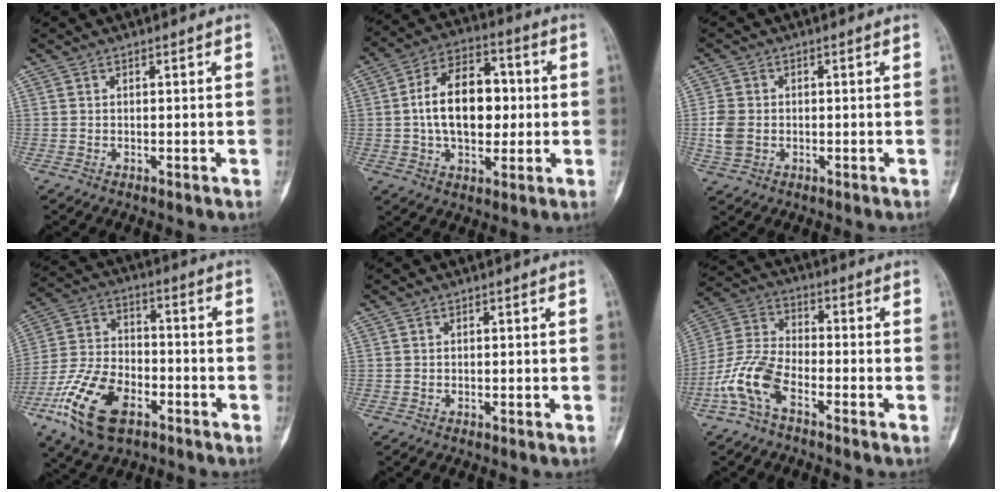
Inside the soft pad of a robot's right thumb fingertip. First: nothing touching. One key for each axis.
{"total": 15.2, "fx": 0.5, "fy": 9.4, "fz": 11.9, "tx": -0.168, "ty": 0.022, "tz": 0.004}
{"total": 4.7, "fx": -0.6, "fy": 3.7, "fz": 2.9, "tx": -0.065, "ty": 0.007, "tz": -0.011}
{"total": 16.3, "fx": -8.1, "fy": 9.0, "fz": 10.9, "tx": -0.211, "ty": 0.031, "tz": -0.150}
{"total": 0.0}
{"total": 10.1, "fx": -5.1, "fy": 4.8, "fz": 7.3, "tx": -0.165, "ty": 0.032, "tz": -0.110}